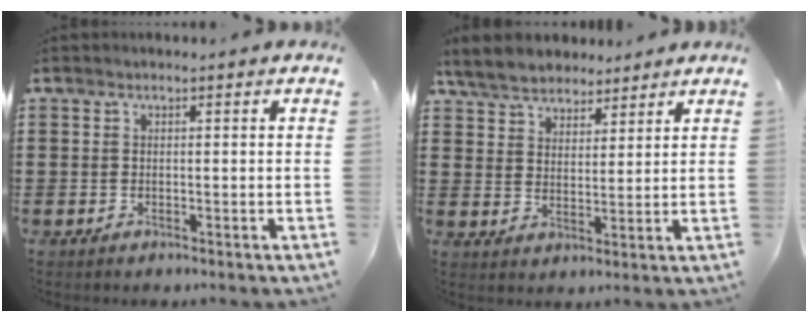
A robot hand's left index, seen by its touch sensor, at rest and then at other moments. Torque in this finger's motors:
{"motor_torque": [0.48, 0.49, 0.64, 0.16]}